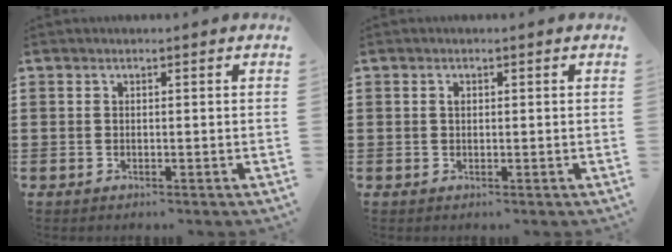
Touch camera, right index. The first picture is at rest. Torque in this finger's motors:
{"motor_torque": [0.27, -0.19, 0.05, 0.03]}